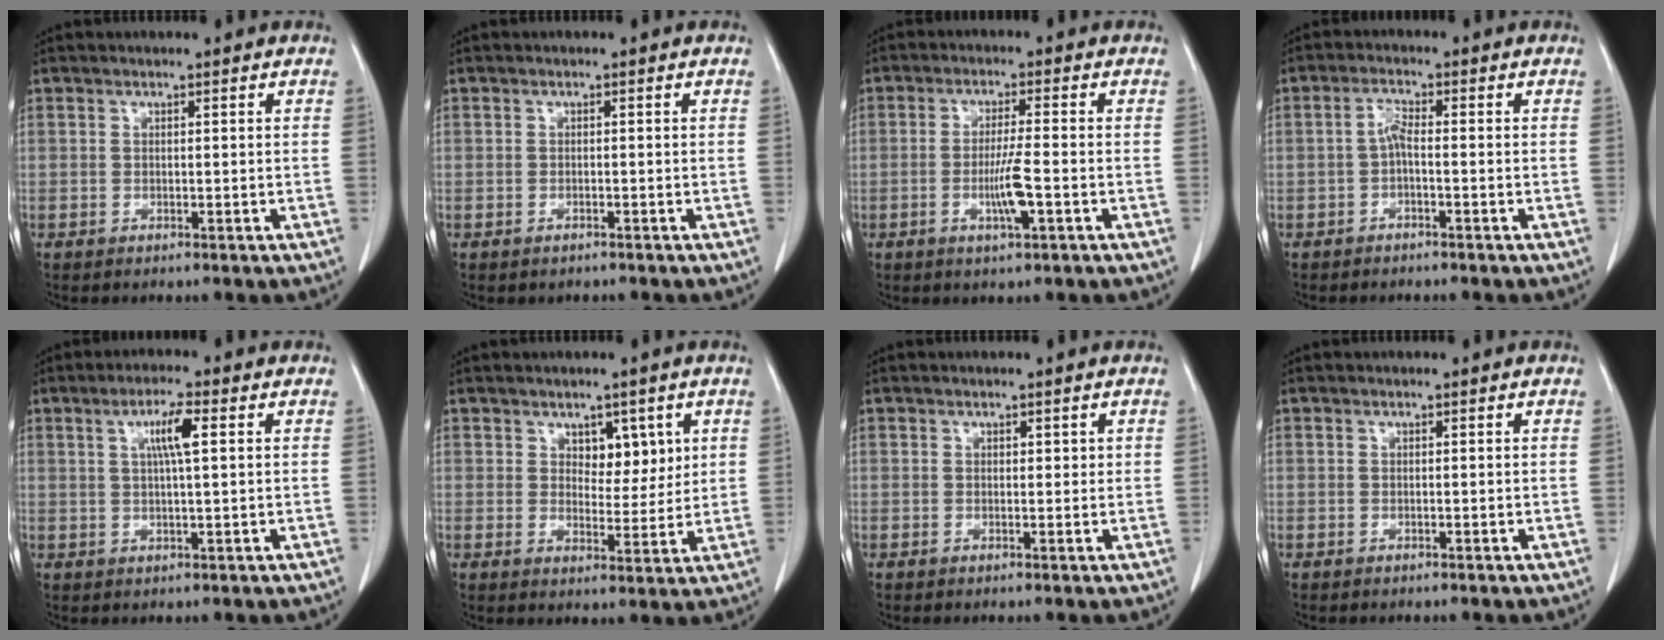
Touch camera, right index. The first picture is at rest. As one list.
[{"total": 0.7, "force": [-0.5, 0.4, 0.2], "torque": [-0.010, -0.001, -0.006]}, {"total": 5.3, "force": [-1.6, -0.1, 5.0], "torque": [-0.096, -0.009, -0.030]}, {"total": 2.3, "force": [-0.7, 0.5, 2.2], "torque": [-0.043, 0.007, -0.014]}, {"total": 4.8, "force": [1.5, 0.2, 4.6], "torque": [-0.083, 0.003, 0.026]}, {"total": 4.7, "force": [2.2, 2.7, 3.2], "torque": [-0.037, -0.001, 0.036]}, {"total": 0.9, "force": [0.4, 0.6, 0.5], "torque": [0.000, 0.001, 0.004]}, {"total": 0.0}]